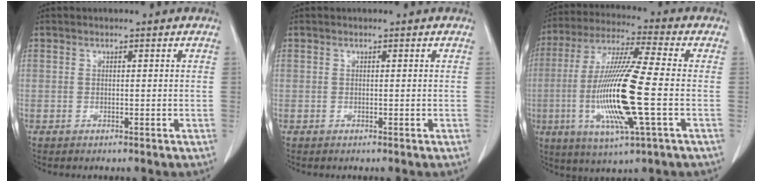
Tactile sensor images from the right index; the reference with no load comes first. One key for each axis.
{"total": 0.0}
{"total": 17.2, "fx": -3.2, "fy": 0.9, "fz": 16.9, "tx": -0.347, "ty": -0.015, "tz": -0.063}